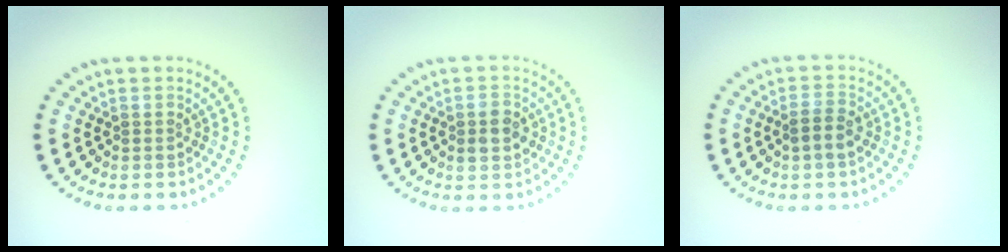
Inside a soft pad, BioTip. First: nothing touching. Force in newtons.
{"total": 2.8, "press": 2.8, "slide": 0.1}
{"total": 2.1, "press": 2.1, "slide": 0.5}